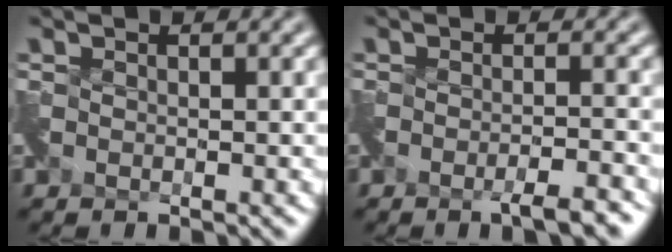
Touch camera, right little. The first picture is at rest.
{"total": 3.3, "force": [-2.5, 0.2, 2.1], "torque": [-0.035, -0.008, -0.040]}